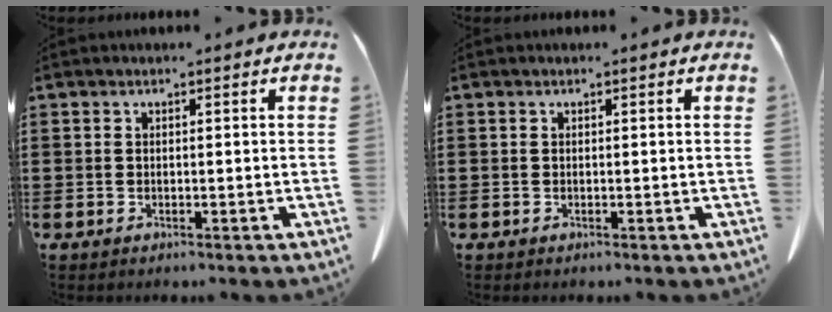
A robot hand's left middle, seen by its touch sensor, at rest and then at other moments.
{"total": 0.0}